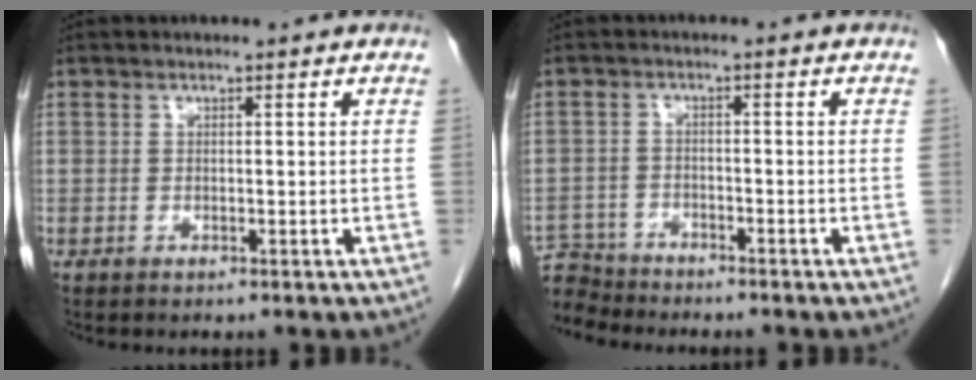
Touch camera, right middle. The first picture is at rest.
{"total": 5.7, "force": [-5.6, 1.0, -0.7], "torque": [0.019, 0.000, -0.109]}